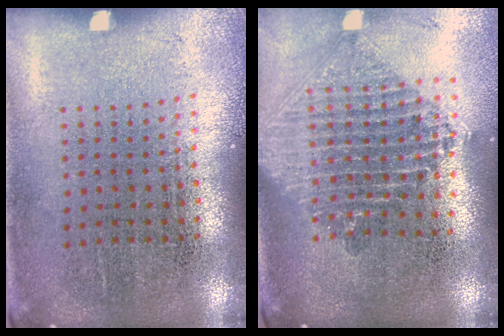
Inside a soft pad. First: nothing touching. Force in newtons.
{"total": 2.2, "press": 1.7, "slide": 1.4}